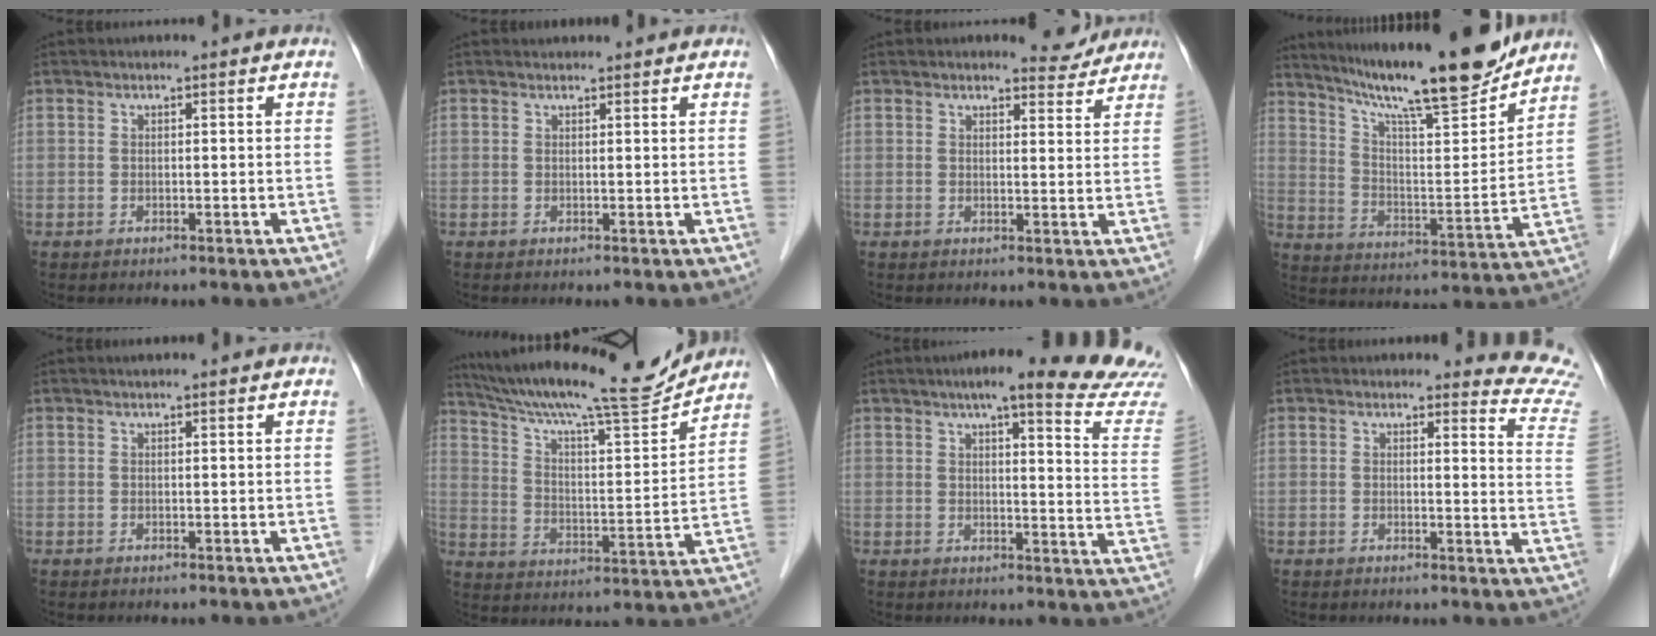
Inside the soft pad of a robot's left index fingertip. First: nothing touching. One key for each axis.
{"total": 2.3, "fx": 2.2, "fy": 0.6, "fz": 0.4, "tx": -0.010, "ty": 0.018, "tz": 0.028}
{"total": 3.4, "fx": 3.2, "fy": 1.0, "fz": 0.1, "tx": -0.005, "ty": -0.009, "tz": 0.033}
{"total": 16.2, "fx": 14.0, "fy": 0.6, "fz": 8.2, "tx": -0.131, "ty": -0.006, "tz": 0.218}
{"total": 2.5, "fx": 2.2, "fy": 0.1, "fz": 1.3, "tx": -0.015, "ty": 0.020, "tz": 0.028}
{"total": 20.4, "fx": 18.6, "fy": 0.8, "fz": 8.4, "tx": -0.154, "ty": -0.017, "tz": 0.282}
{"total": 20.2, "fx": 18.1, "fy": 0.1, "fz": 9.1, "tx": -0.109, "ty": -0.062, "tz": 0.198}
{"total": 8.5, "fx": 8.5, "fy": 0.1, "fz": -0.2, "tx": 0.019, "ty": -0.096, "tz": 0.056}